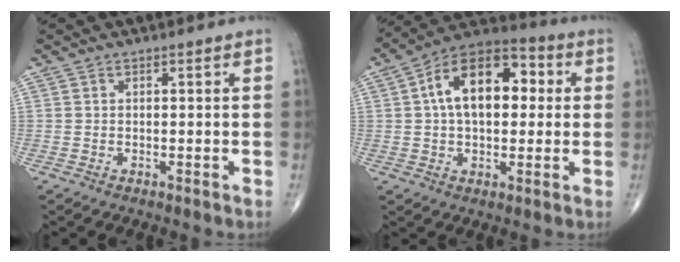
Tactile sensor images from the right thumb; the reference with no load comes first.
{"total": 16.4, "force": [2.8, 9.5, 13.0], "torque": [-0.191, 0.030, 0.036]}